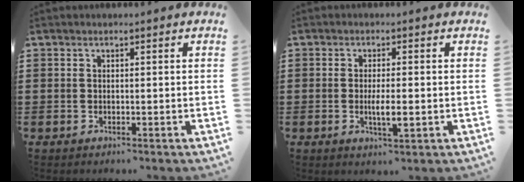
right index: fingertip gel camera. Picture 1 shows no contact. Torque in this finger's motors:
{"motor_torque": [0.96, 0.01, 0.12, 0.05]}